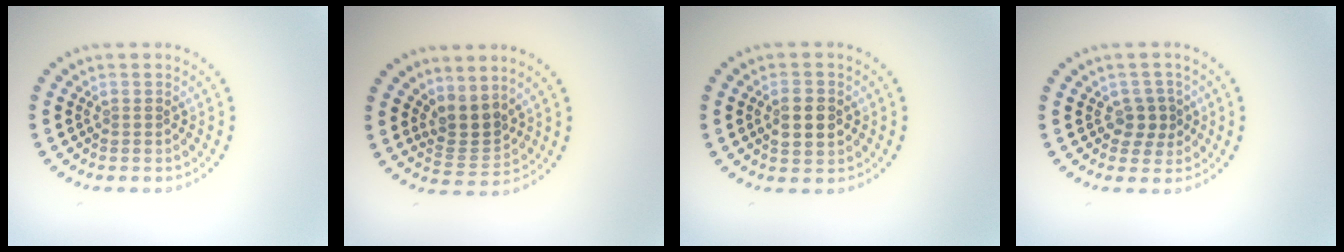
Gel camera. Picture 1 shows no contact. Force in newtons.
{"total": 2.8, "press": 2.1, "slide": 1.8}
{"total": 2.8, "press": 2.8, "slide": 0.1}
{"total": 2.2, "press": 2.0, "slide": 0.9}